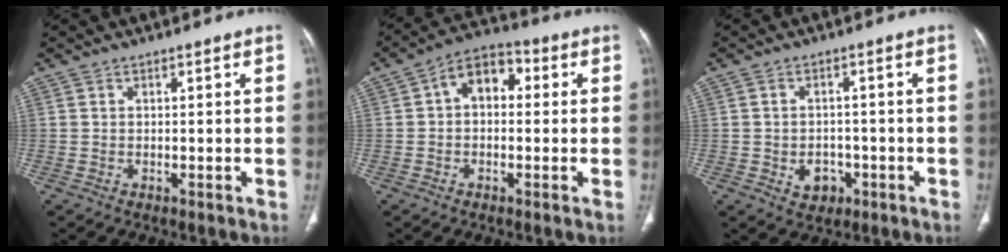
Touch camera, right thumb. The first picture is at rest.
{"total": 7.9, "force": [1.0, 5.5, 5.7], "torque": [-0.064, 0.027, 0.002]}
{"total": 4.7, "force": [-1.6, 3.7, 2.4], "torque": [-0.019, 0.013, -0.015]}